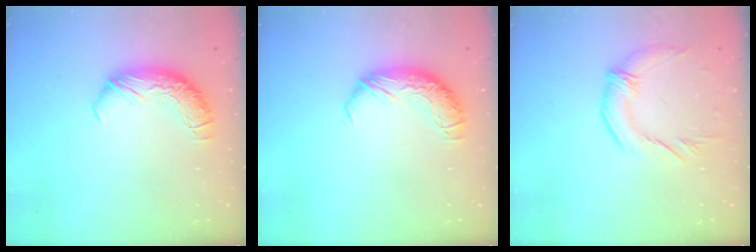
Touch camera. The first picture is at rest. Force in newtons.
{"total": 0.0}
{"total": 1.7, "press": 1.2, "slide": 1.2}